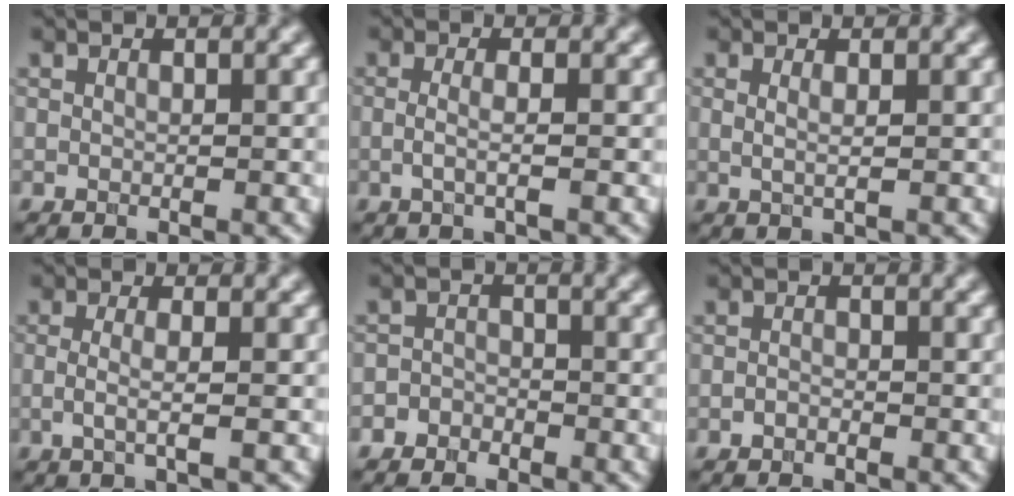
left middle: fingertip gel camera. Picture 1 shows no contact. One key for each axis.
{"total": 1.9, "fx": -0.2, "fy": 0.6, "fz": 1.8, "tx": -0.033, "ty": -0.006, "tz": -0.010}
{"total": 1.3, "fx": 0.2, "fy": 0.5, "fz": 1.2, "tx": -0.019, "ty": -0.004, "tz": -0.002}
{"total": 2.2, "fx": -0.3, "fy": 0.6, "fz": 2.1, "tx": -0.040, "ty": -0.008, "tz": -0.010}
{"total": 1.5, "fx": -1.1, "fy": 1.0, "fz": 0.1, "tx": 0.013, "ty": 0.007, "tz": -0.026}
{"total": 0.6, "fx": -0.5, "fy": 0.3, "fz": 0.3, "tx": -0.007, "ty": -0.001, "tz": -0.010}